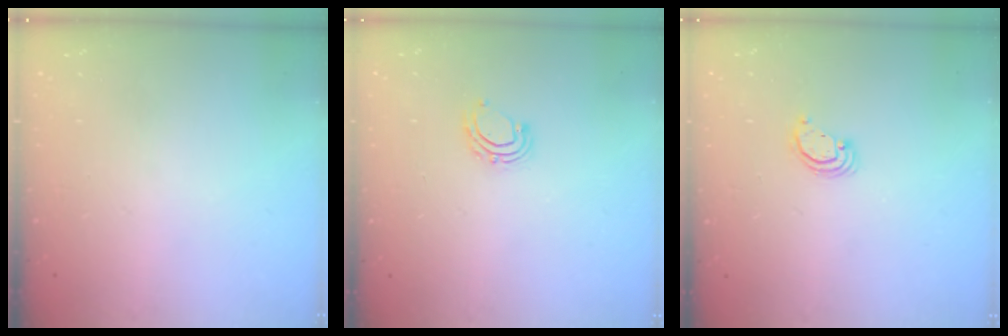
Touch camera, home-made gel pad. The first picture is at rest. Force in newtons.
{"total": 6.3, "press": 6.2, "slide": 1.3}
{"total": 2.8, "press": 2.8, "slide": 0.2}